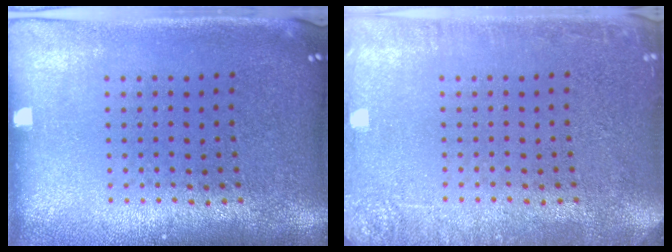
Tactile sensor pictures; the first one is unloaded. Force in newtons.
{"total": 2.4, "press": 2.3, "slide": 0.3}